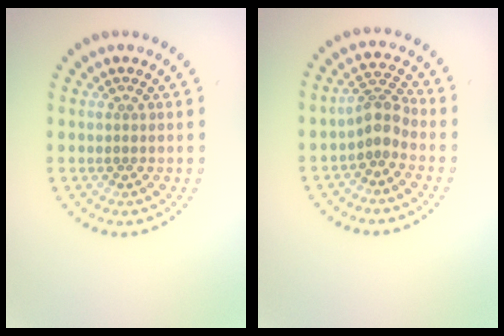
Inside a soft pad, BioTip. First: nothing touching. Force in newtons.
{"total": 2.6, "press": 2.0, "slide": 1.6}